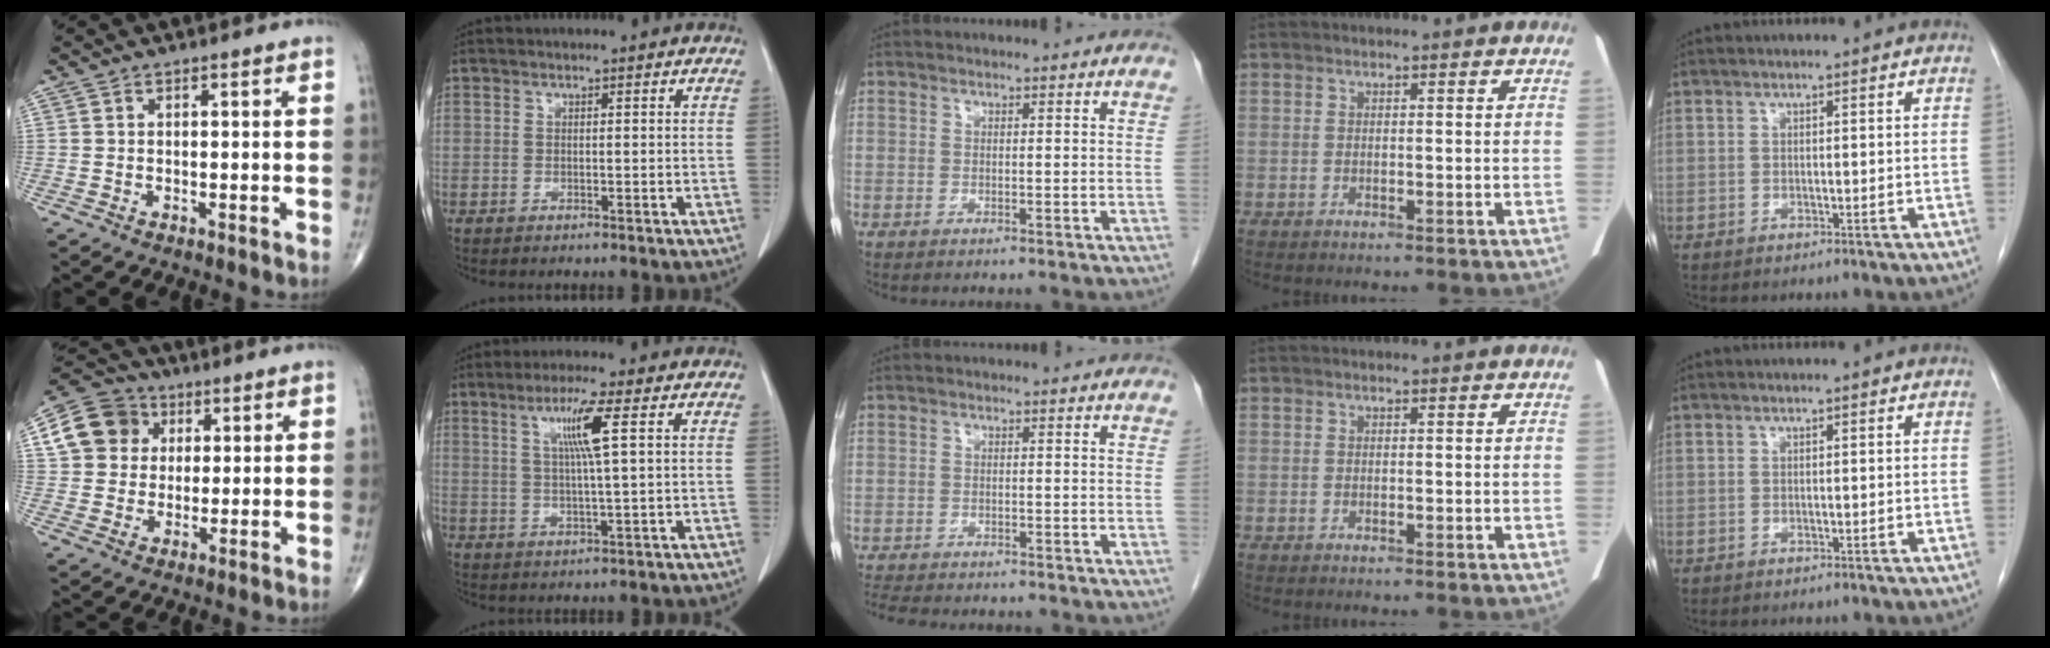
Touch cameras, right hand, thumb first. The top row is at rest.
{"thumb": {"total": 10.9, "force": [3.1, 9.6, 4.3], "torque": [-0.064, 0.004, 0.046]}, "index": {"total": 6.3, "force": [2.1, -0.8, 5.9], "torque": [-0.109, 0.001, 0.040]}, "middle": {"total": 7.6, "force": [-6.7, 1.8, 3.1], "torque": [-0.053, -0.009, -0.099]}}